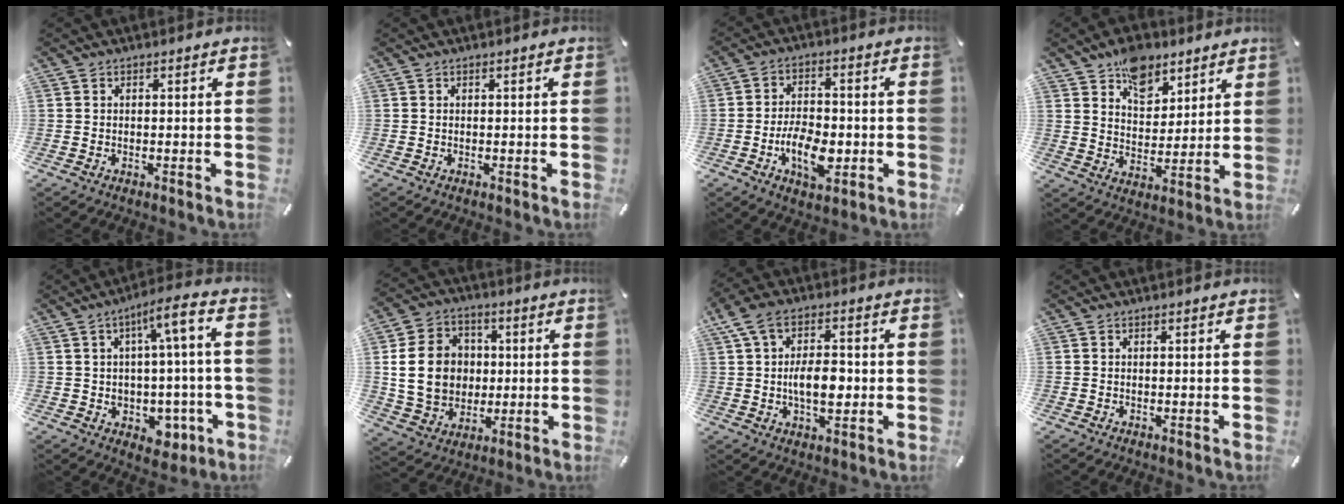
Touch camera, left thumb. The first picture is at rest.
{"total": 0.0}
{"total": 9.9, "force": [-3.0, 5.7, 7.5], "torque": [-0.135, 0.002, -0.053]}
{"total": 10.6, "force": [7.4, 6.8, 3.4], "torque": [-0.041, -0.046, 0.134]}
{"total": 10.3, "force": [0.6, 5.2, 8.9], "torque": [-0.117, -0.009, 0.008]}
{"total": 14.9, "force": [0.8, 12.5, 8.0], "torque": [-0.157, 0.011, 0.015]}
{"total": 10.1, "force": [-0.2, 6.1, 8.1], "torque": [-0.150, 0.007, -0.009]}
{"total": 0.0}